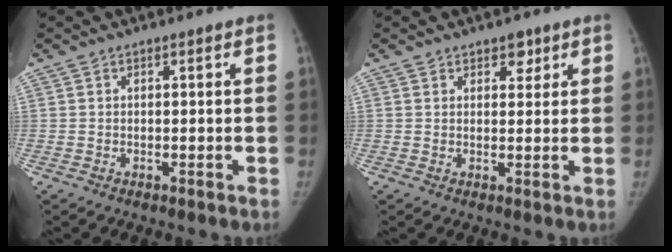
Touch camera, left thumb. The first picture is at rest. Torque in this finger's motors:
{"motor_torque": [0.96, 0.25, 0.32, -0.06, 0.08]}